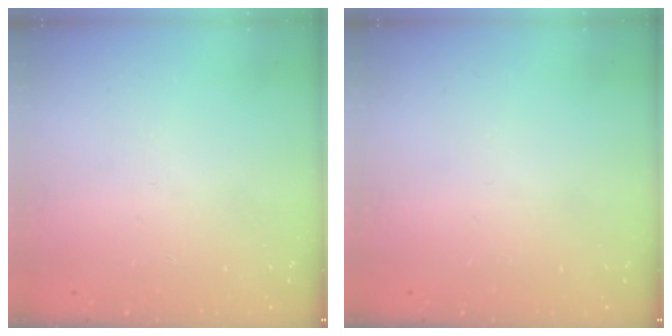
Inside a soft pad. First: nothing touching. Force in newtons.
{"total": 0.0}